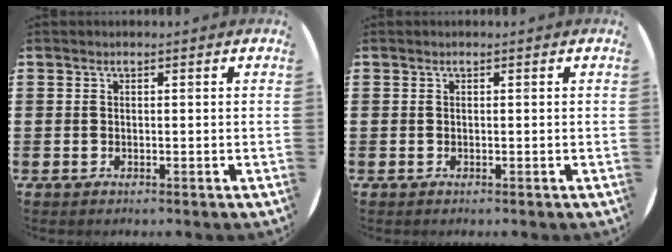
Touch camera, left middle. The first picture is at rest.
{"total": 0.0}